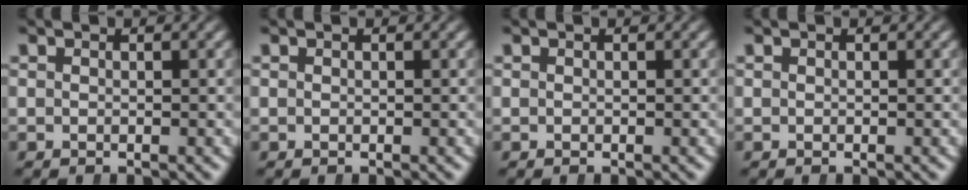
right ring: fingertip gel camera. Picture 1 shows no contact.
{"total": 0.0}
{"total": 0.0}
{"total": 0.0}